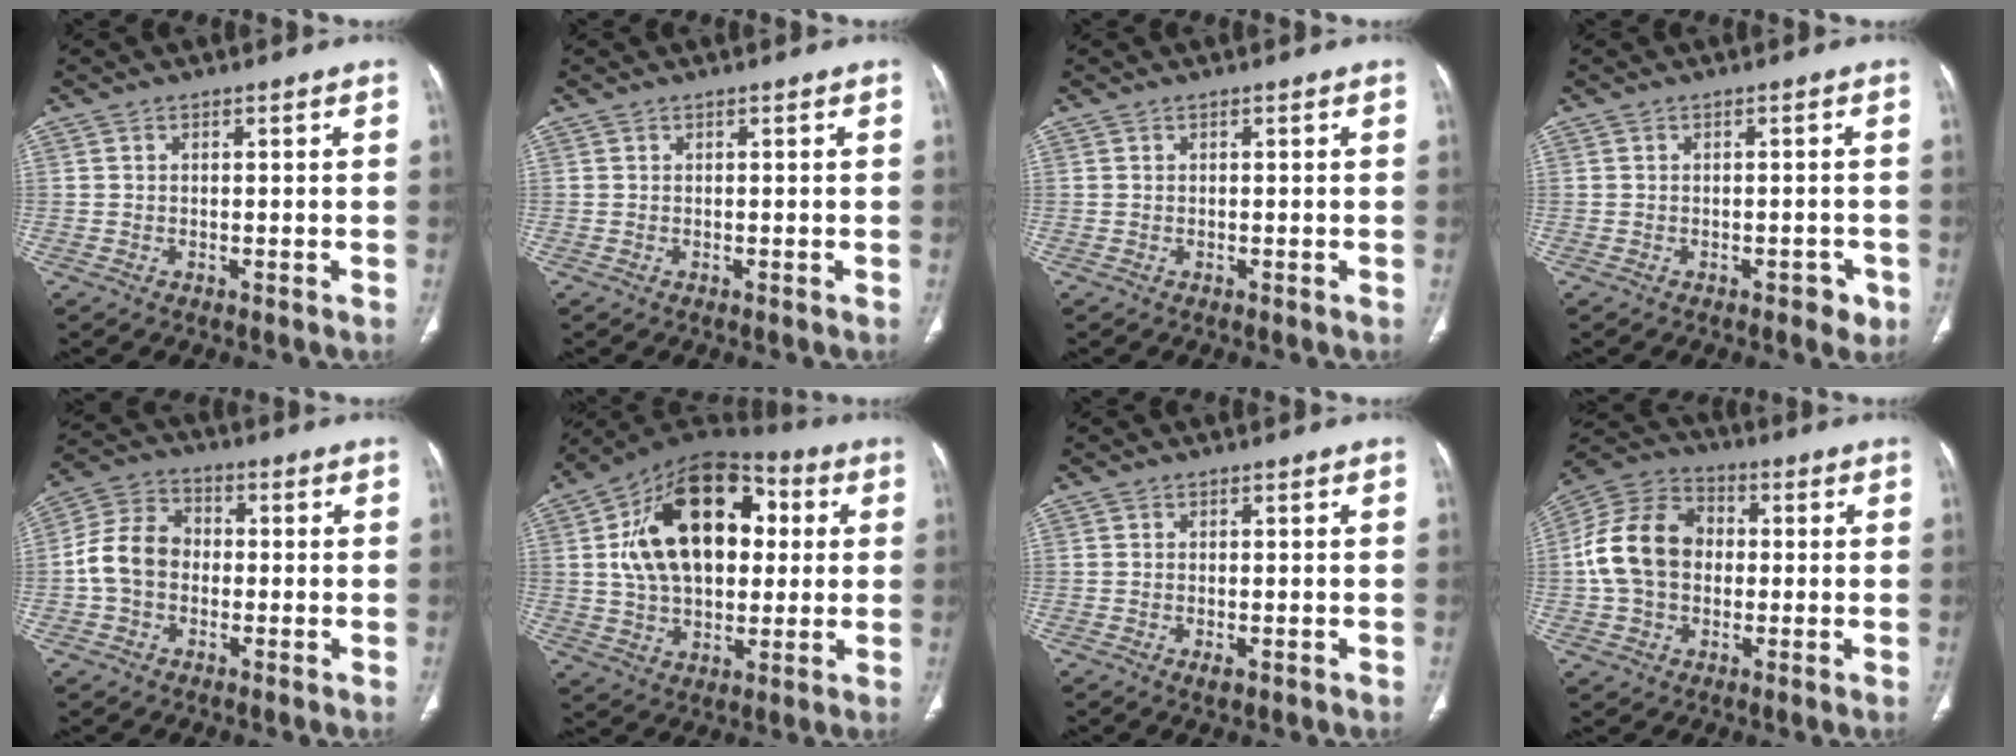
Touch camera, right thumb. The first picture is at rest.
{"total": 0.0}
{"total": 0.0}
{"total": 3.3, "force": [-2.0, 1.9, 1.9], "torque": [-0.009, 0.011, -0.023]}
{"total": 9.3, "force": [-1.0, 7.3, 5.7], "torque": [-0.100, 0.032, -0.032]}
{"total": 23.7, "force": [4.4, 14.9, 17.9], "torque": [-0.273, 0.018, 0.068]}
{"total": 1.4, "force": [-0.5, 0.7, 1.1], "torque": [-0.021, -0.003, -0.007]}
{"total": 14.4, "force": [0.1, 11.1, 9.3], "torque": [-0.162, 0.034, -0.006]}